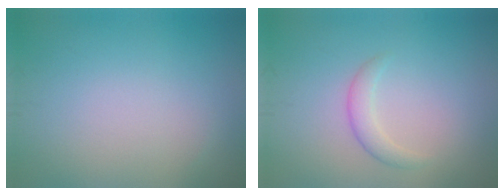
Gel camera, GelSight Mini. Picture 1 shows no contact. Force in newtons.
{"total": 1.6, "press": 1.6, "slide": 0.1}